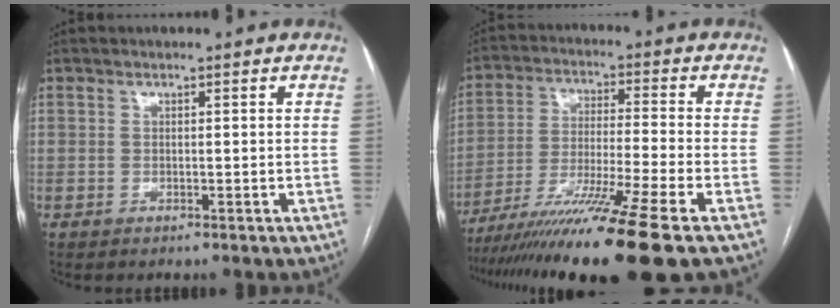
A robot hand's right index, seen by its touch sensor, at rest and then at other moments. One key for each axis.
{"total": 16.9, "fx": -12.2, "fy": -2.4, "fz": 11.5, "tx": -0.197, "ty": -0.044, "tz": -0.210}